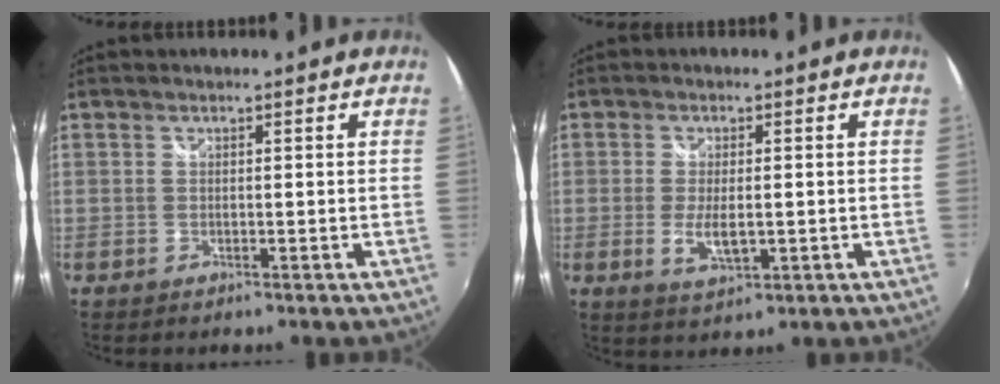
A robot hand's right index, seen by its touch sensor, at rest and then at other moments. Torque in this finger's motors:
{"motor_torque": [0.00, 0.05, 0.27, 0.02]}